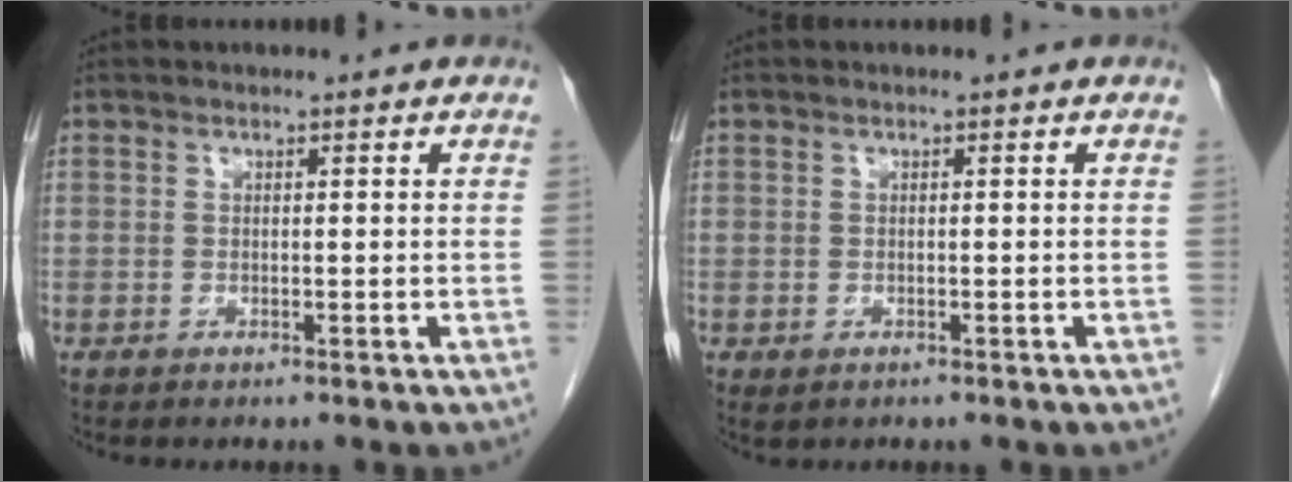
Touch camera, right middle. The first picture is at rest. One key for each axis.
{"total": 0.8, "fx": -0.4, "fy": 0.6, "fz": 0.5, "tx": -0.009, "ty": 0.000, "tz": 0.000}